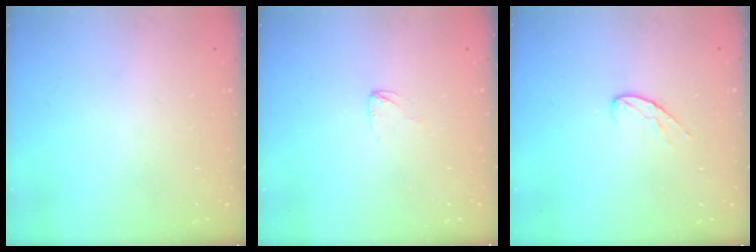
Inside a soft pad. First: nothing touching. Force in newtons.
{"total": 2.4, "press": 2.4, "slide": 0.2}
{"total": 7.7, "press": 7.6, "slide": 0.6}